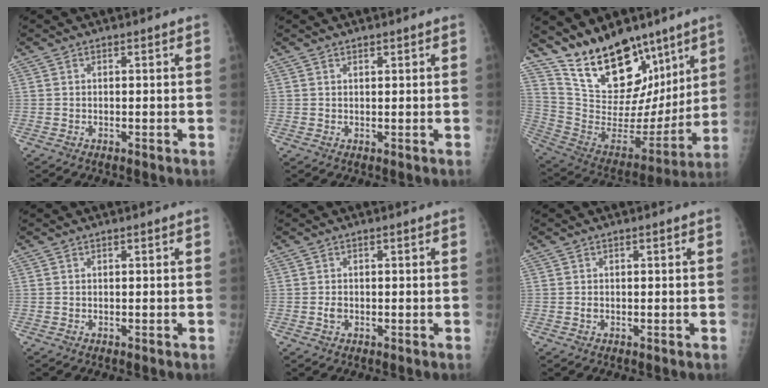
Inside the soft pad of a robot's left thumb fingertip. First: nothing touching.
{"total": 0.8, "force": [0.6, 0.3, 0.4], "torque": [-0.004, -0.003, 0.010]}
{"total": 21.6, "force": [14.9, 10.7, 11.4], "torque": [-0.134, -0.077, 0.263]}
{"total": 0.0}
{"total": 1.5, "force": [-0.4, 1.1, 0.9], "torque": [-0.013, 0.004, -0.007]}
{"total": 0.6, "force": [-0.1, 0.4, 0.5], "torque": [-0.006, 0.001, -0.002]}